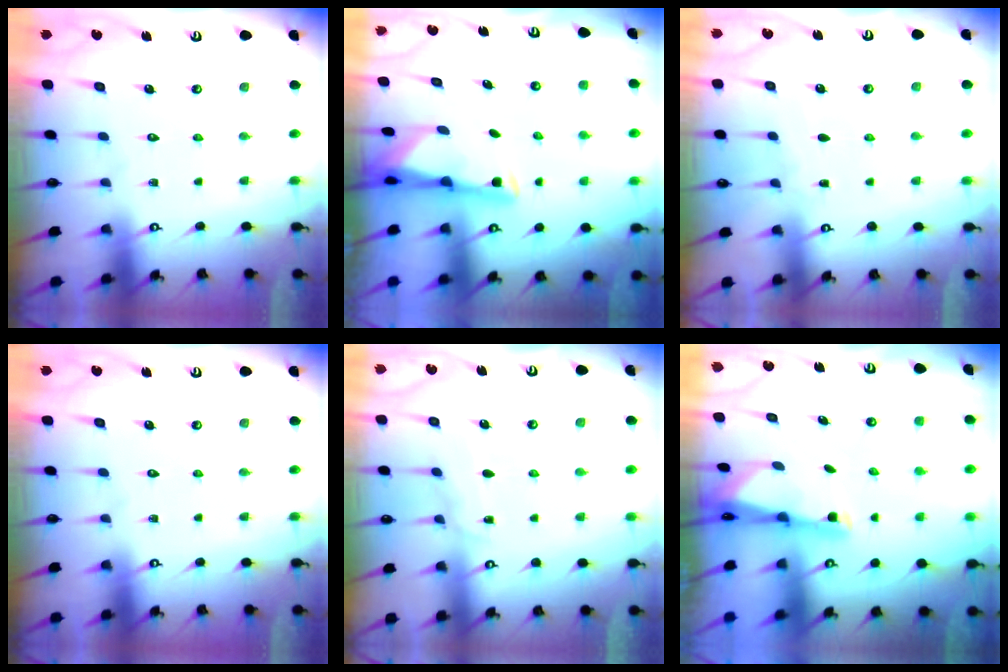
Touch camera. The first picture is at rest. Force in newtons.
{"total": 2.9, "press": 2.8, "slide": 0.6}
{"total": 2.7, "press": 2.7, "slide": 0.4}
{"total": 0.0}
{"total": 4.7, "press": 4.7, "slide": 0.6}
{"total": 1.8, "press": 1.8, "slide": 0.4}